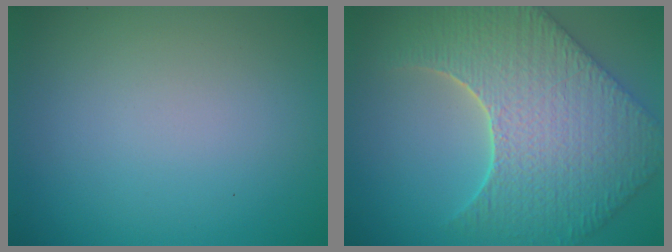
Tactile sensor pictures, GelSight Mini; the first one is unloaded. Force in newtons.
{"total": 8.8, "press": 7.2, "slide": 5.0}